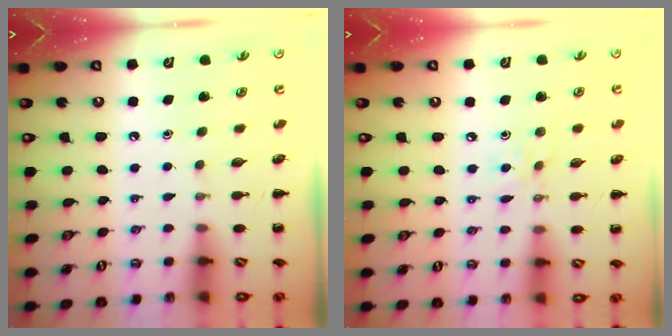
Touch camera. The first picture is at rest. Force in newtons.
{"total": 3.0, "press": 2.8, "slide": 1.0}